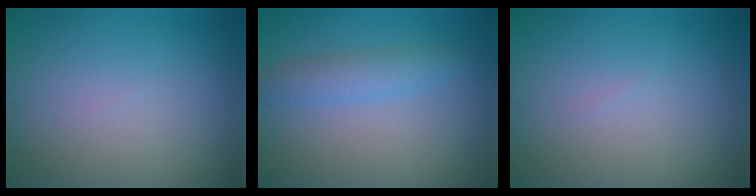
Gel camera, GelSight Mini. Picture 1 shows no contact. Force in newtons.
{"total": 2.3, "press": 2.3, "slide": 0.1}
{"total": 0.0}